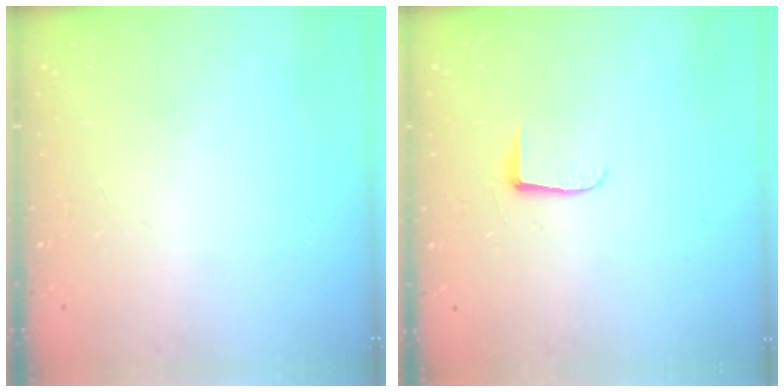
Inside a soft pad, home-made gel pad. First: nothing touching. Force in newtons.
{"total": 5.3, "press": 5.2, "slide": 0.7}